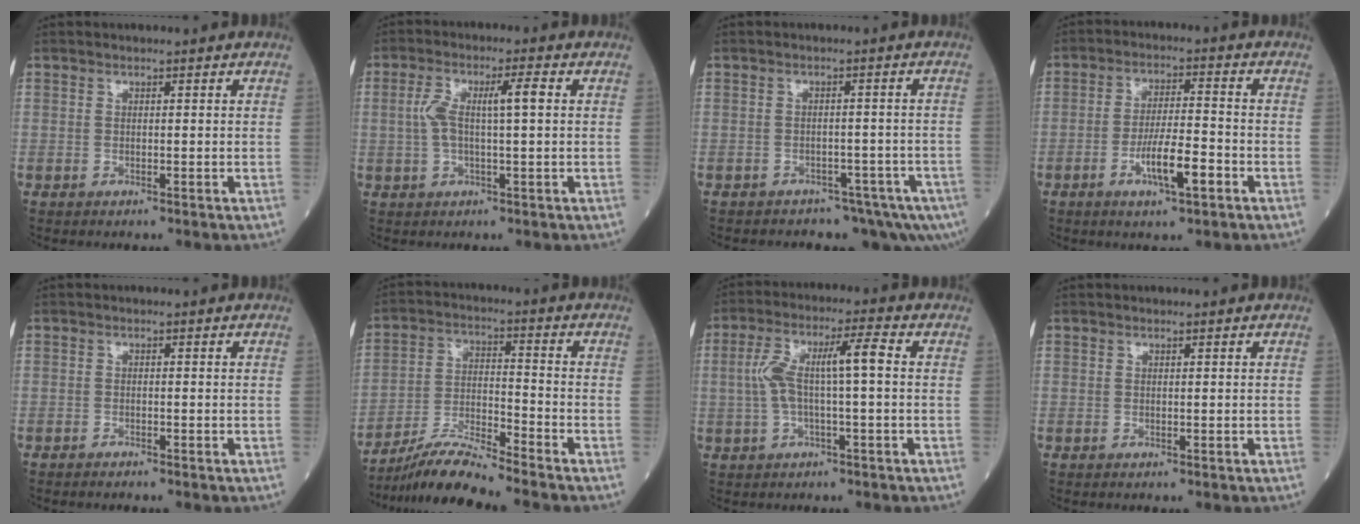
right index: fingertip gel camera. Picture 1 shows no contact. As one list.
[{"total": 6.3, "force": [0.7, 1.0, 6.2], "torque": [-0.132, 0.022, 0.013]}, {"total": 8.7, "force": [-7.0, 4.2, 3.1], "torque": [-0.022, 0.021, -0.086]}, {"total": 7.5, "force": [-3.2, 1.1, 6.6], "torque": [-0.119, -0.001, -0.056]}, {"total": 0.9, "force": [-0.9, 0.0, 0.2], "torque": [-0.008, -0.001, -0.015]}, {"total": 8.9, "force": [-8.2, -1.0, 3.4], "torque": [-0.070, -0.012, -0.155]}, {"total": 8.3, "force": [0.4, 1.3, 8.1], "torque": [-0.168, 0.032, 0.005]}, {"total": 0.0}]